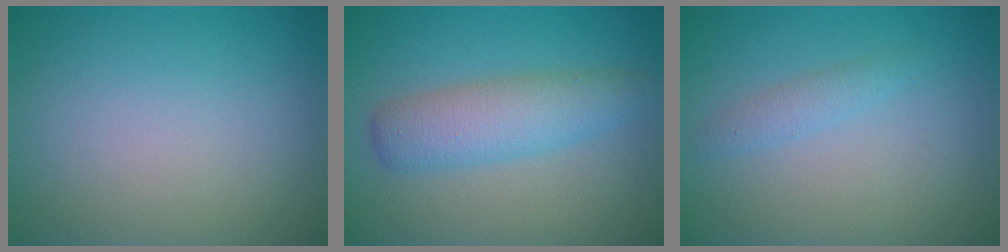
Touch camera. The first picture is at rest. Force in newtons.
{"total": 4.2, "press": 4.2, "slide": 0.1}
{"total": 1.3, "press": 1.3, "slide": 0.1}